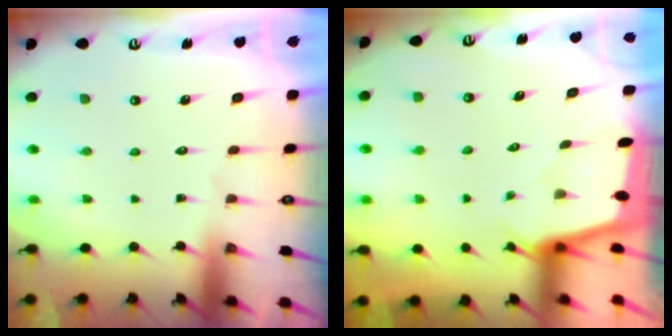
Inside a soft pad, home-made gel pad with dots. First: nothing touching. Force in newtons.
{"total": 1.7, "press": 1.6, "slide": 0.2}